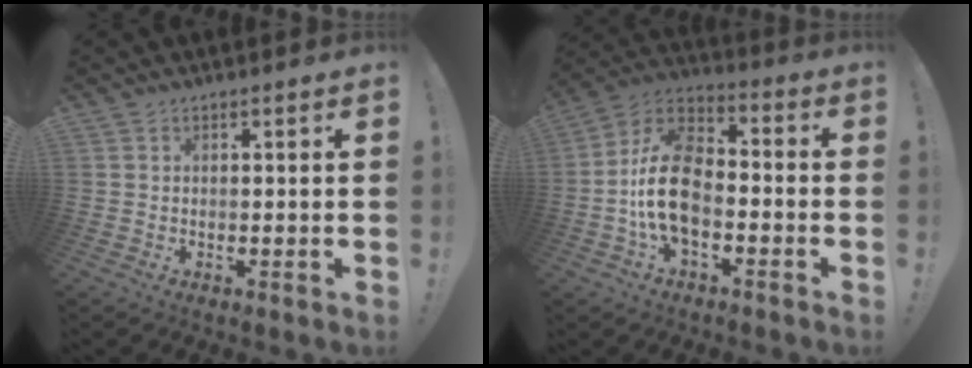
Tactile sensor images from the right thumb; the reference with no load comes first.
{"total": 16.5, "force": [-4.2, 10.1, 12.4], "torque": [-0.234, 0.039, -0.069]}